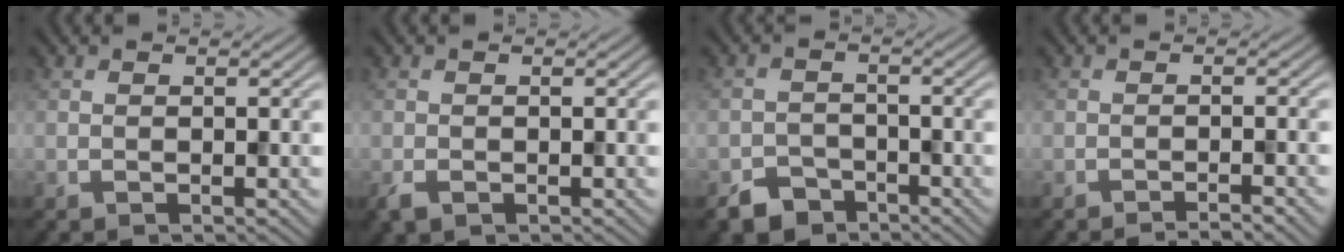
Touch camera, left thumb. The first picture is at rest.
{"total": 1.5, "force": [-0.7, 1.1, 0.8], "torque": [-0.024, -0.009, -0.016]}
{"total": 4.0, "force": [-3.1, 2.2, 1.1], "torque": [-0.015, -0.005, -0.060]}
{"total": 2.6, "force": [-1.9, 0.2, 1.7], "torque": [-0.015, 0.006, -0.035]}